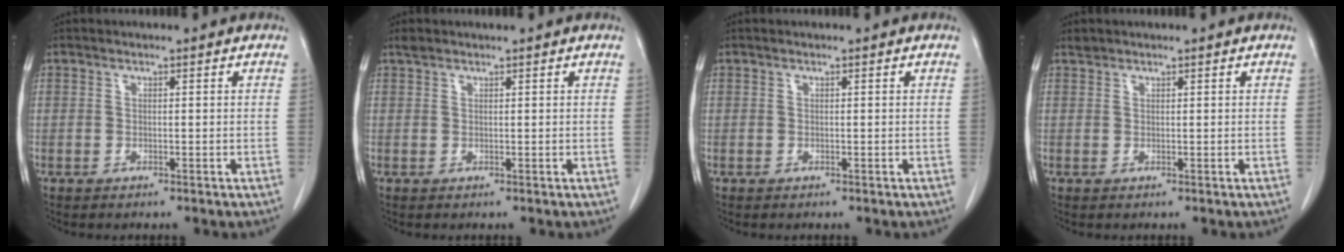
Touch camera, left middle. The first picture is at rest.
{"total": 1.1, "force": [1.1, 0.1, 0.3], "torque": [-0.013, 0.010, 0.023]}
{"total": 0.0}
{"total": 0.7, "force": [0.7, 0.1, -0.1], "torque": [-0.005, 0.003, 0.014]}